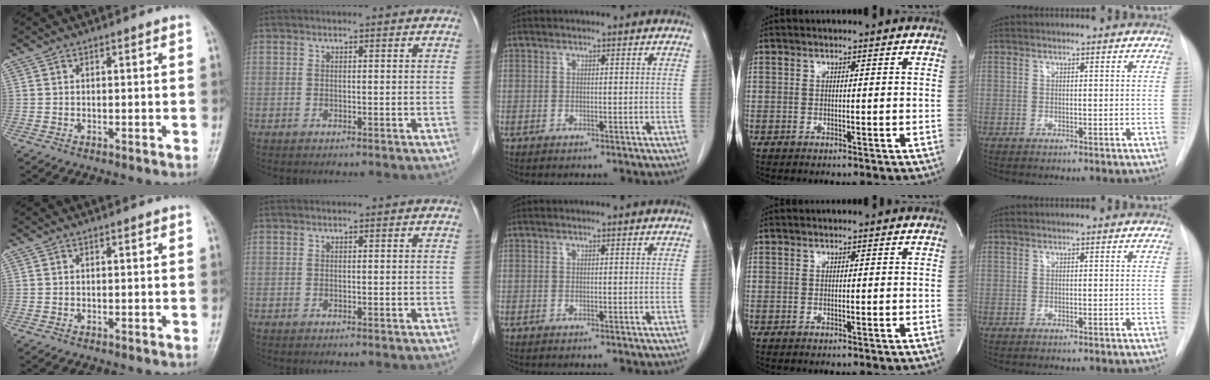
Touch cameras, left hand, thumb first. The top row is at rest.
{}